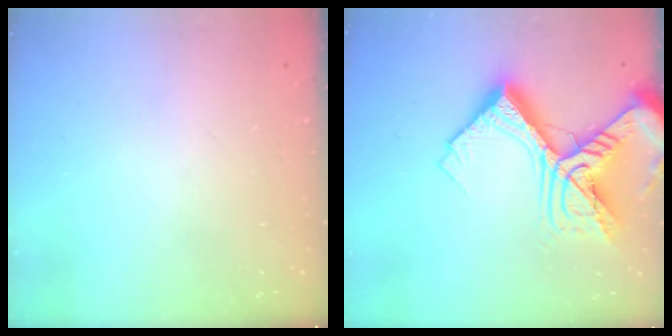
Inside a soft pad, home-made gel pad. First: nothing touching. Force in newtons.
{"total": 20.9, "press": 20.7, "slide": 2.5}